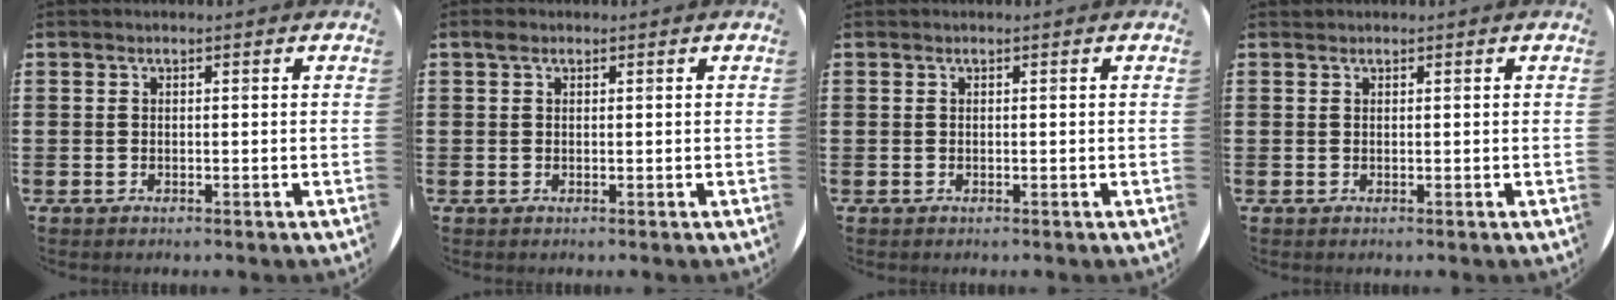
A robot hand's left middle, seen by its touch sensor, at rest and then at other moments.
{"total": 0.8, "force": [0.5, 0.5, 0.3], "torque": [0.001, 0.002, 0.008]}
{"total": 0.0}
{"total": 0.0}